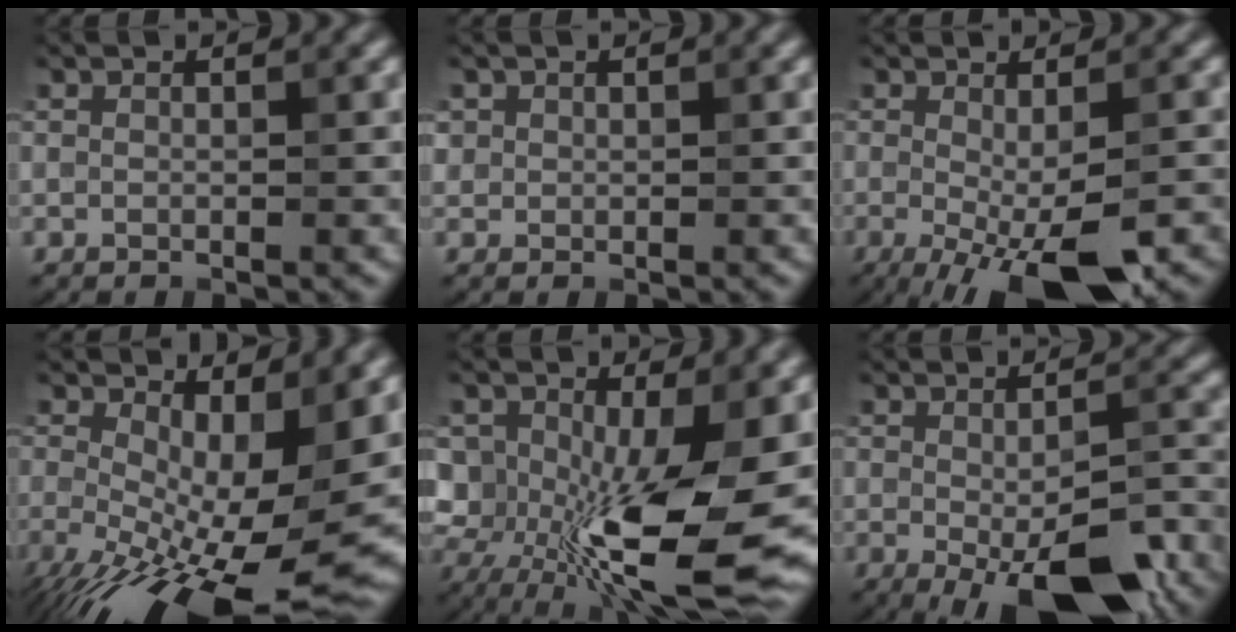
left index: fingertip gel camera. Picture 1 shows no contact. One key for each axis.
{"total": 0.6, "fx": 0.2, "fy": 0.6, "fz": -0.1, "tx": 0.009, "ty": -0.004, "tz": 0.005}
{"total": 7.9, "fx": -3.1, "fy": 2.0, "fz": 7.0, "tx": -0.113, "ty": -0.014, "tz": -0.041}
{"total": 15.0, "fx": -2.8, "fy": 6.0, "fz": 13.5, "tx": -0.210, "ty": -0.027, "tz": -0.035}
{"total": 15.4, "fx": -2.4, "fy": 7.7, "fz": 13.1, "tx": -0.230, "ty": -0.031, "tz": -0.035}
{"total": 10.6, "fx": -4.8, "fy": 3.3, "fz": 8.9, "tx": -0.136, "ty": -0.026, "tz": -0.058}